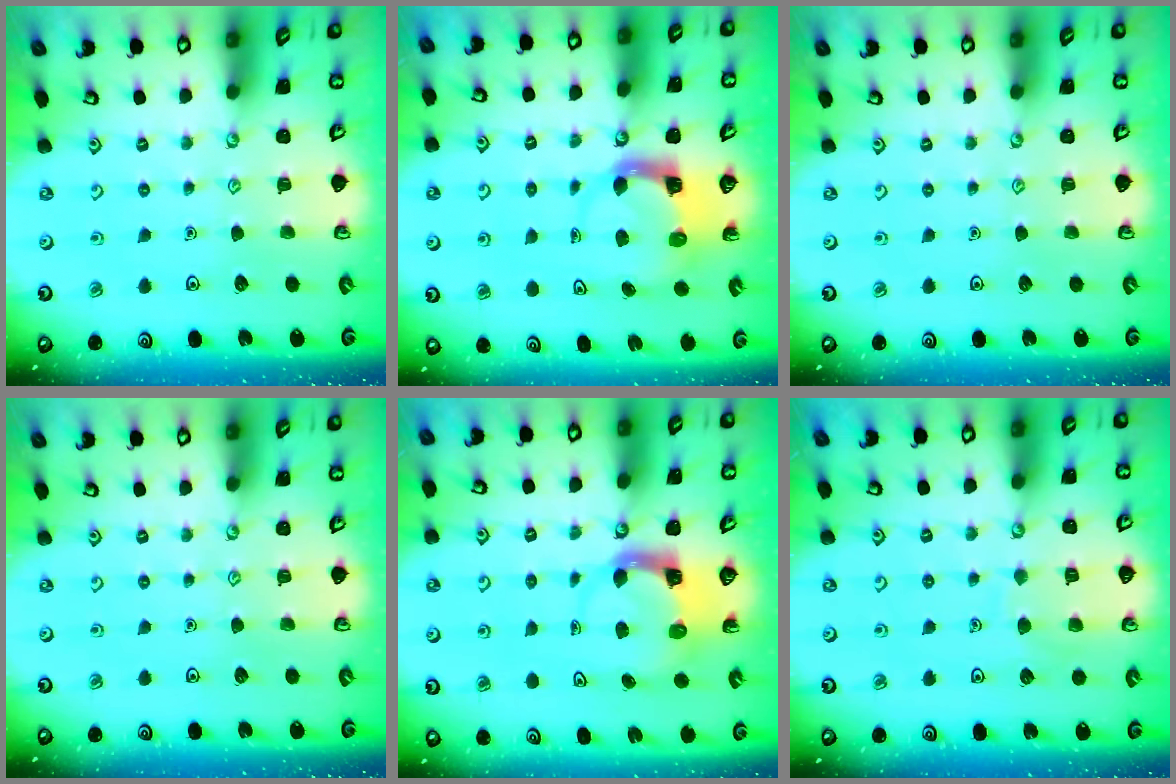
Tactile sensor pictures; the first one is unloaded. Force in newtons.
{"total": 3.6, "press": 3.6, "slide": 0.6}
{"total": 0.0}
{"total": 0.0}
{"total": 3.8, "press": 3.7, "slide": 0.5}
{"total": 5.8, "press": 5.8, "slide": 0.6}